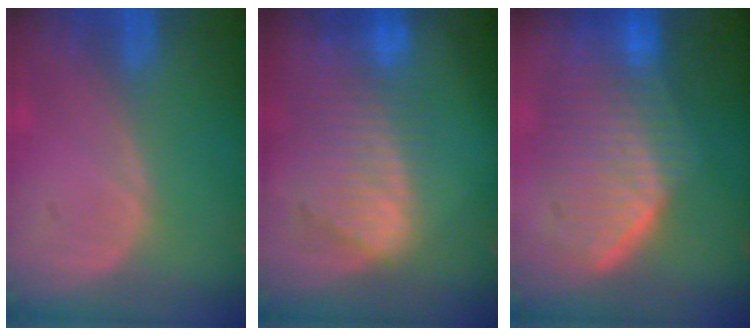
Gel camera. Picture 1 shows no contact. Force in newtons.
{"total": 9.5, "press": 8.2, "slide": 4.7}
{"total": 10.1, "press": 9.0, "slide": 4.6}